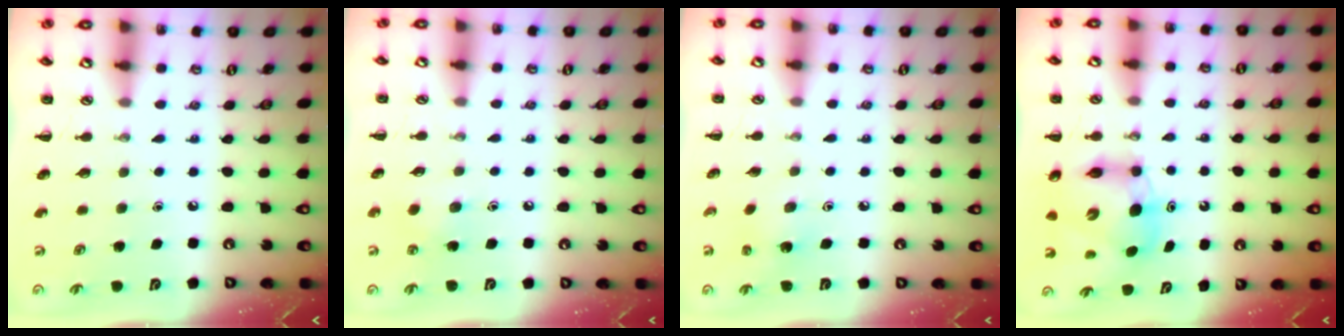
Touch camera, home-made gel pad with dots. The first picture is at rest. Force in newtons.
{"total": 6.0, "press": 5.9, "slide": 1.5}
{"total": 2.1, "press": 2.0, "slide": 0.5}
{"total": 7.7, "press": 7.4, "slide": 2.4}